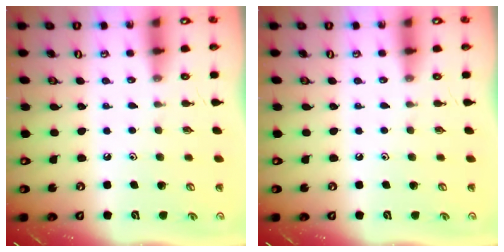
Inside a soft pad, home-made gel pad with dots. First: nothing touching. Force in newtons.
{"total": 0.0}